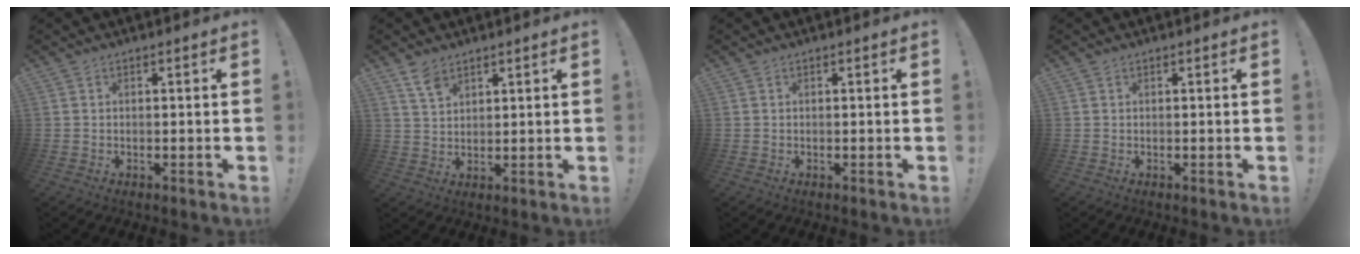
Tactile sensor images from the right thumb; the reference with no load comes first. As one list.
[{"total": 5.9, "force": [4.2, 2.9, 2.9], "torque": [-0.055, -0.020, 0.081]}, {"total": 0.0}, {"total": 0.0}]